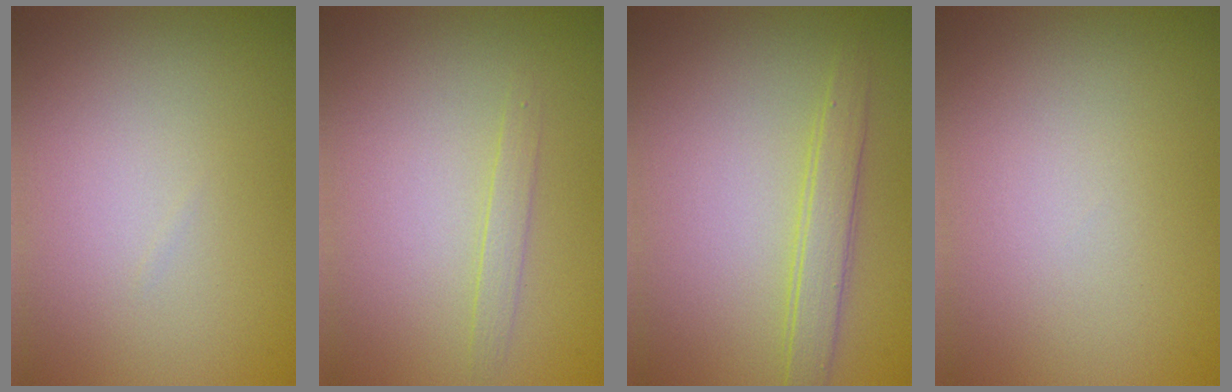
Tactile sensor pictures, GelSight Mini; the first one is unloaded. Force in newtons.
{"total": 1.1, "press": 1.1, "slide": 0.2}
{"total": 2.5, "press": 2.5, "slide": 0.1}
{"total": 0.0}